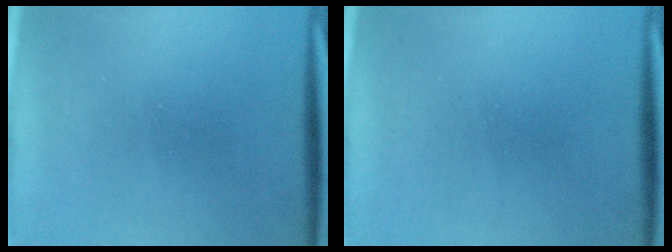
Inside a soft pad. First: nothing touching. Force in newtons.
{"total": 1.4}